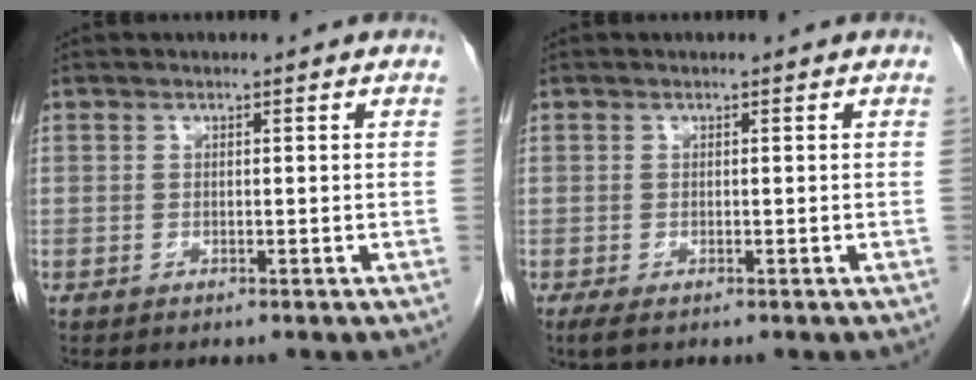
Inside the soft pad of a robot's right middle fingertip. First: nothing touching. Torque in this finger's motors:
{"motor_torque": [0.46, -0.02, -0.01, 0.03]}